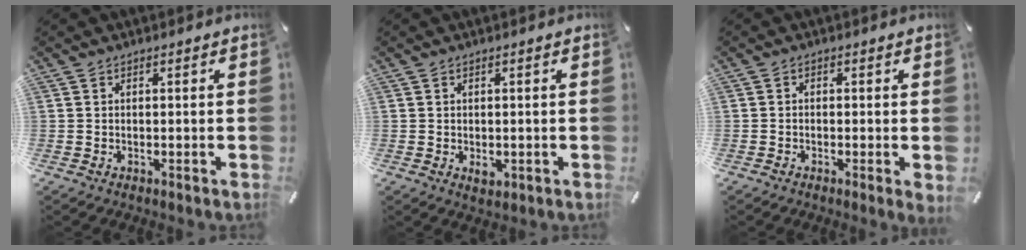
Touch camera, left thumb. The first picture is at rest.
{"total": 2.0, "force": [-0.5, 1.5, 1.3], "torque": [-0.023, 0.001, -0.006]}
{"total": 1.2, "force": [-0.5, 0.3, 1.0], "torque": [-0.018, 0.000, -0.009]}